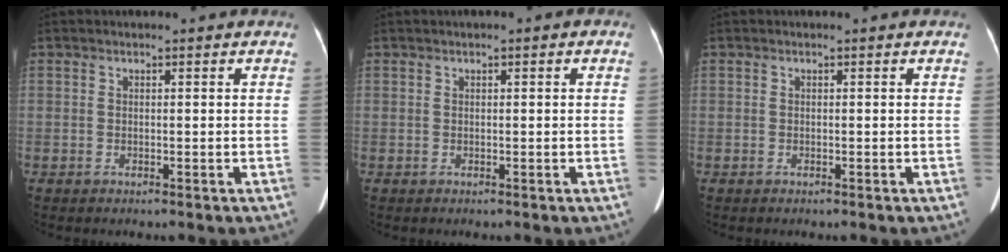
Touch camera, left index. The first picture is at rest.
{"total": 0.8, "force": [0.3, 0.3, 0.7], "torque": [-0.009, 0.008, 0.002]}
{"total": 0.0}